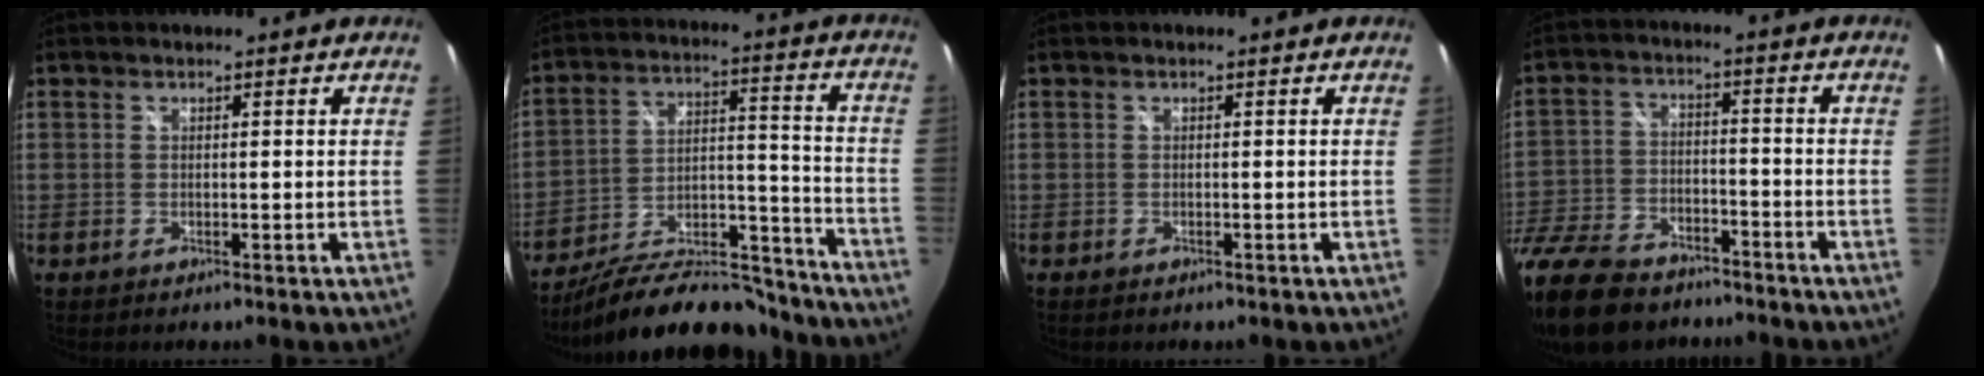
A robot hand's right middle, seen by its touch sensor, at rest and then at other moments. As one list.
[{"total": 20.7, "force": [-17.9, 6.4, 8.4], "torque": [-0.141, 0.026, -0.254]}, {"total": 0.8, "force": [-0.6, 0.4, 0.3], "torque": [-0.009, -0.001, -0.008]}, {"total": 22.5, "force": [-16.5, 11.0, 10.6], "torque": [-0.262, -0.016, -0.280]}]